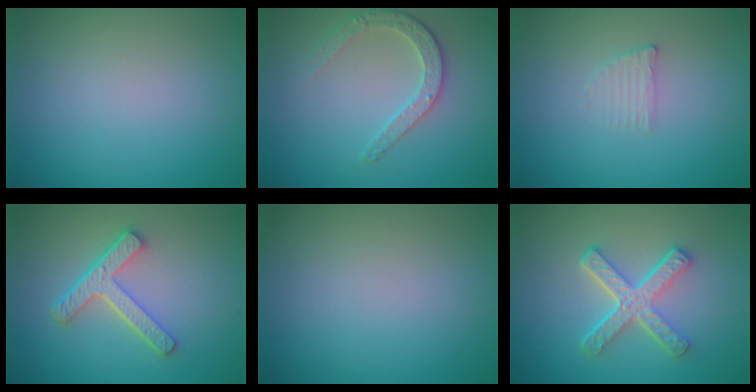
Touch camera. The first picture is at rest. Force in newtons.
{"total": 2.7, "press": 2.6, "slide": 0.7}
{"total": 1.2, "press": 1.2, "slide": 0.3}
{"total": 4.5, "press": 3.3, "slide": 3.1}
{"total": 0.0}
{"total": 5.3, "press": 3.7, "slide": 3.8}